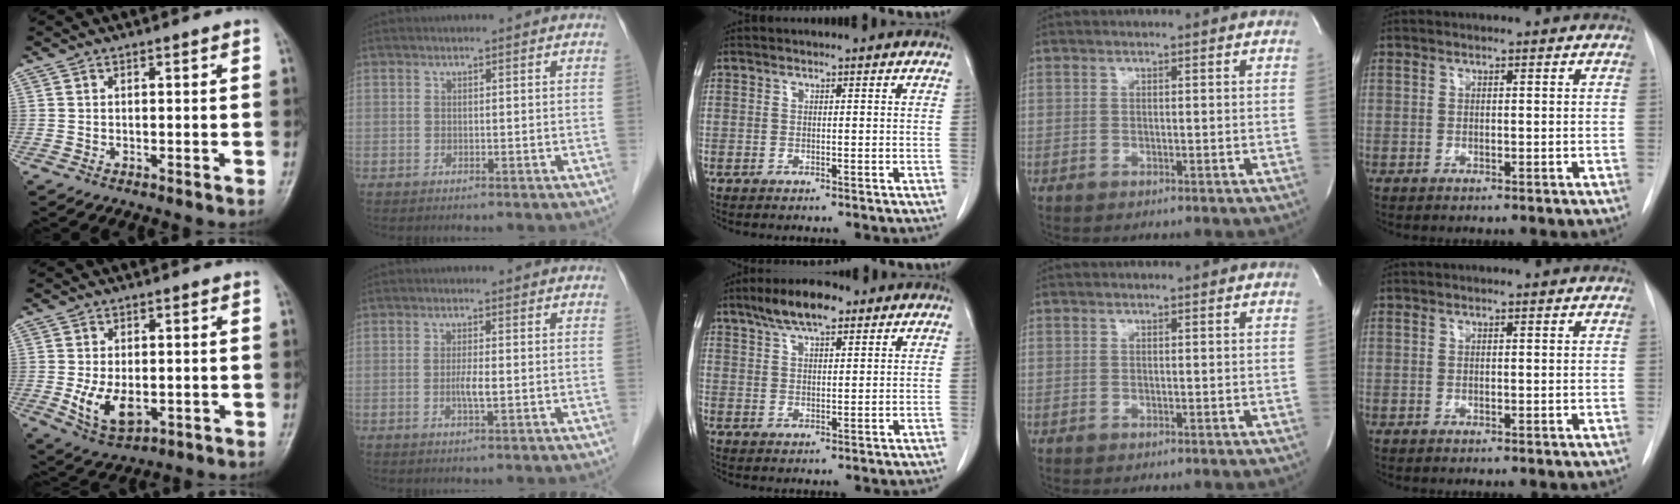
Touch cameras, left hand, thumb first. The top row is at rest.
{"thumb": {"total": 7.9, "force": [-1.4, 4.7, 6.2], "torque": [-0.103, -0.011, -0.013]}, "index": {"total": 2.3, "force": [-0.4, 0.2, 2.2], "torque": [-0.045, -0.002, -0.007]}, "middle": {"total": 7.4, "force": [5.2, 2.0, 4.8], "torque": [-0.092, 0.013, 0.091]}}